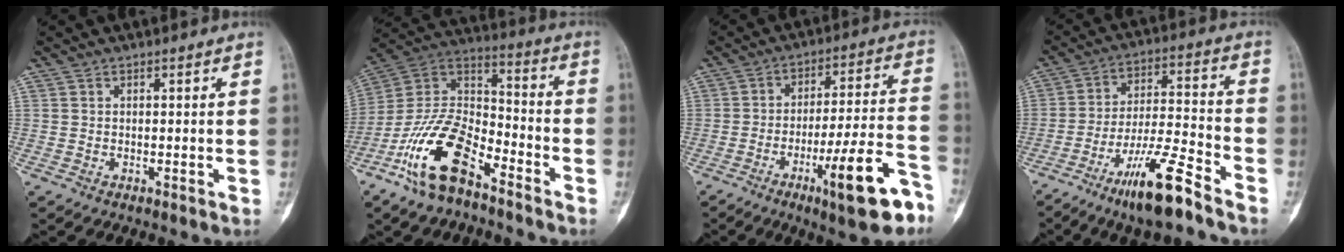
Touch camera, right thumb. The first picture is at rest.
{"total": 17.4, "force": [-10.3, 8.0, 11.6], "torque": [-0.214, 0.071, -0.200]}
{"total": 16.3, "force": [-8.5, 2.9, 13.7], "torque": [-0.209, 0.047, -0.122]}
{"total": 13.8, "force": [-9.5, 1.9, 9.9], "torque": [-0.186, 0.057, -0.168]}